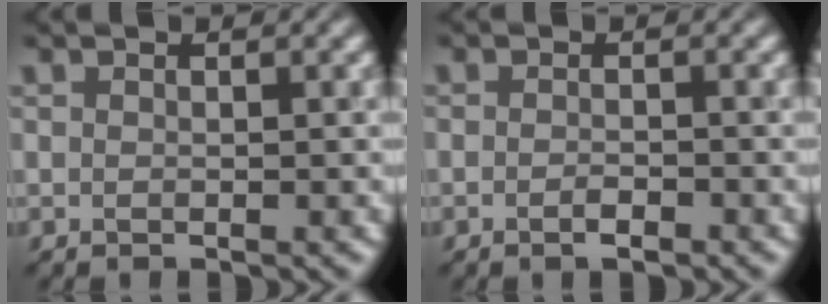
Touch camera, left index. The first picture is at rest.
{"total": 1.1, "force": [-0.7, 0.3, 0.8], "torque": [-0.011, 0.005, -0.013]}